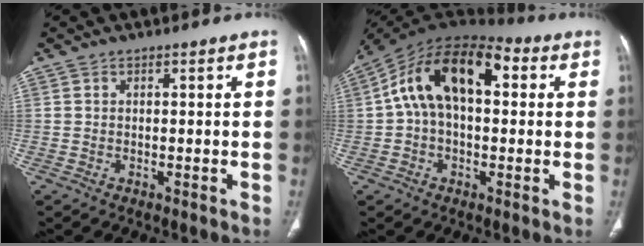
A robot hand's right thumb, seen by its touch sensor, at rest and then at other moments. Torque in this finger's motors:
{"motor_torque": [0.03, 2.74, 1.05, 0.22, 0.46]}